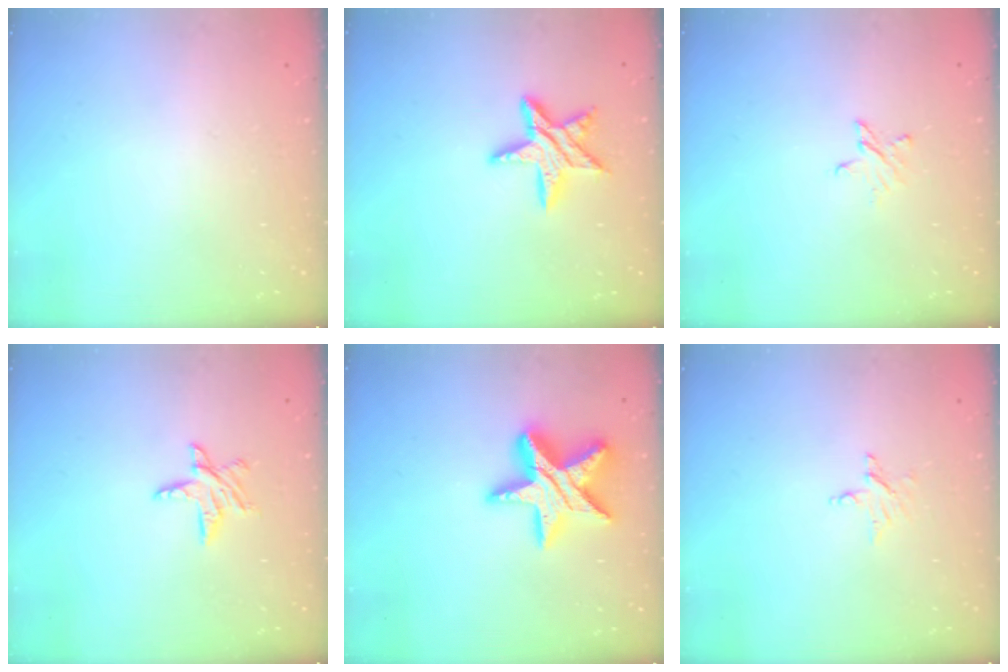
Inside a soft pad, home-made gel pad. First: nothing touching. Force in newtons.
{"total": 10.4, "press": 10.4, "slide": 0.5}
{"total": 3.5, "press": 3.5, "slide": 0.3}
{"total": 7.3, "press": 7.2, "slide": 0.5}
{"total": 16.2, "press": 16.2, "slide": 1.0}
{"total": 3.2, "press": 3.2, "slide": 0.3}